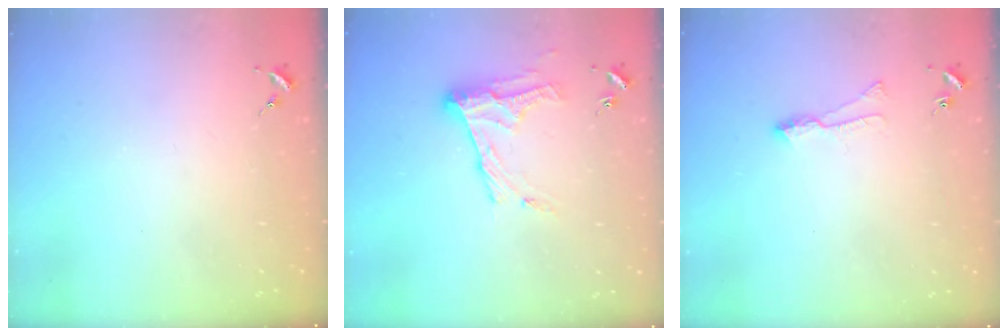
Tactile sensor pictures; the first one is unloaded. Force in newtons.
{"total": 13.4, "press": 13.4, "slide": 0.5}
{"total": 6.2, "press": 6.1, "slide": 0.8}